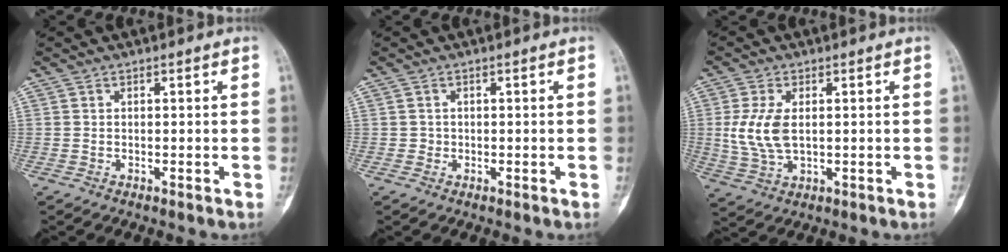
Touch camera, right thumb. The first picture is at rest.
{"total": 0.8, "force": [-0.1, 0.8, 0.0], "torque": [0.003, 0.004, -0.002]}
{"total": 8.1, "force": [0.8, 4.4, 6.7], "torque": [-0.149, -0.006, 0.023]}